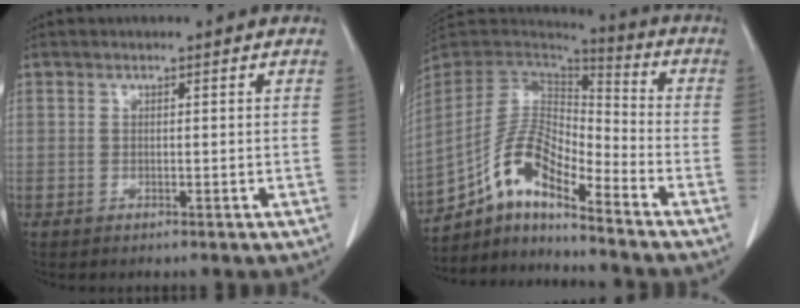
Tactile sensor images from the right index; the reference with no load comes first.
{"total": 12.6, "force": [-8.5, 3.4, 8.7], "torque": [-0.173, 0.029, -0.156]}